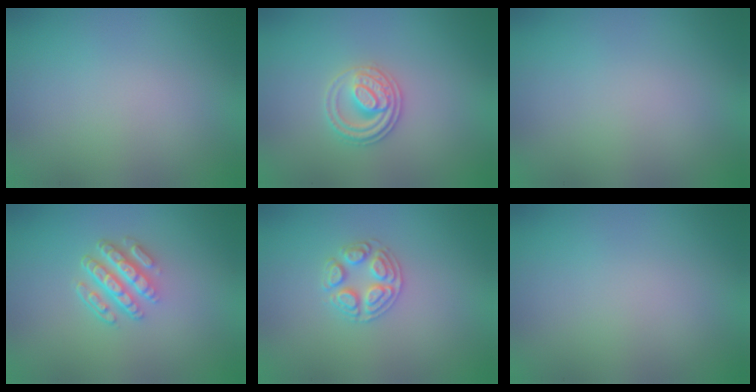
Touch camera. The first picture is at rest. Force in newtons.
{"total": 2.7, "press": 2.5, "slide": 0.9}
{"total": 0.0}
{"total": 4.7, "press": 3.4, "slide": 3.2}
{"total": 2.6, "press": 2.5, "slide": 0.5}
{"total": 0.0}